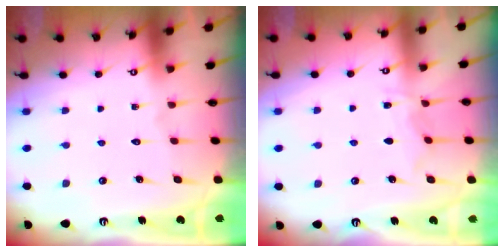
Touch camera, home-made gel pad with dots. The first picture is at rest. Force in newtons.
{"total": 4.9, "press": 4.9, "slide": 0.5}